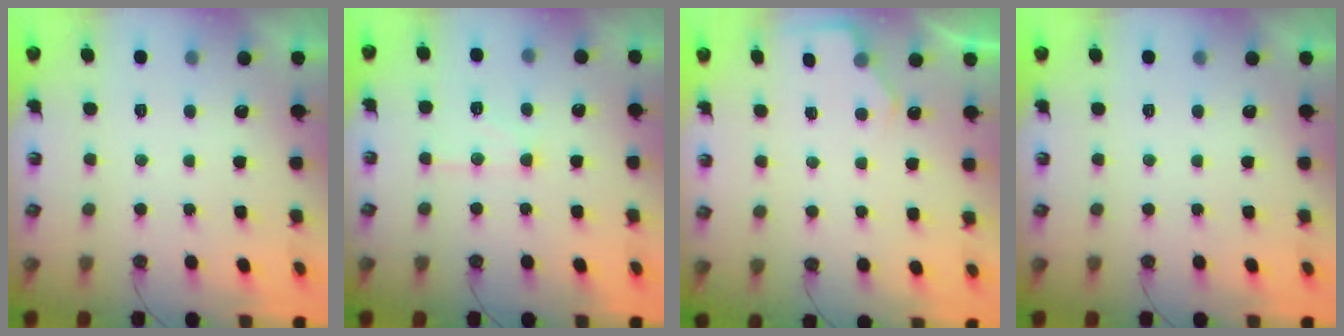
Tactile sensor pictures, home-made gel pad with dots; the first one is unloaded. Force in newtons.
{"total": 10.5, "press": 10.5, "slide": 1.0}
{"total": 3.9, "press": 3.9, "slide": 0.5}
{"total": 0.0}